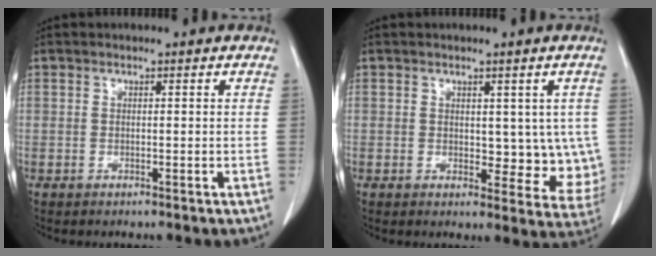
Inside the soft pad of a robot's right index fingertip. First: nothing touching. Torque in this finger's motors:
{"motor_torque": [0.00, 0.25, 0.06, 0.00]}